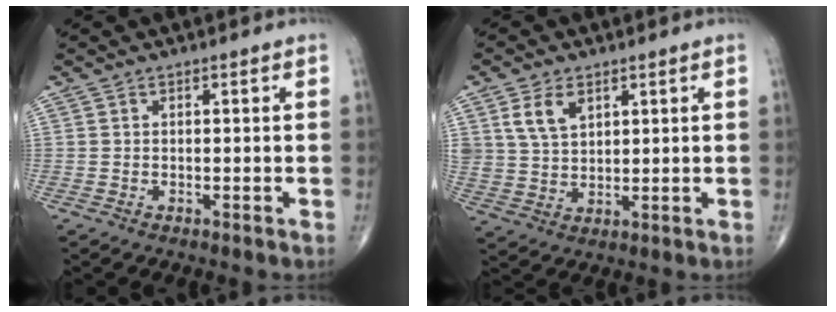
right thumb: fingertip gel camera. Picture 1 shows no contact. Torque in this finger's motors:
{"motor_torque": [0.12, 0.09, 0.50, 0.54, 0.06]}